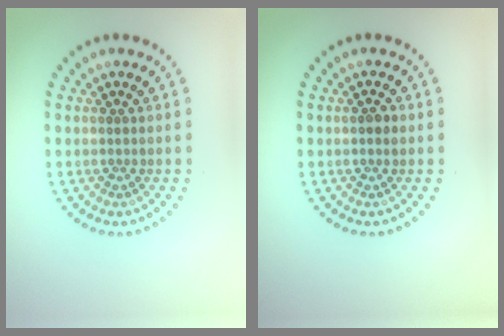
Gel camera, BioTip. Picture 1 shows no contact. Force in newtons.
{"total": 1.2, "press": 1.1, "slide": 0.4}